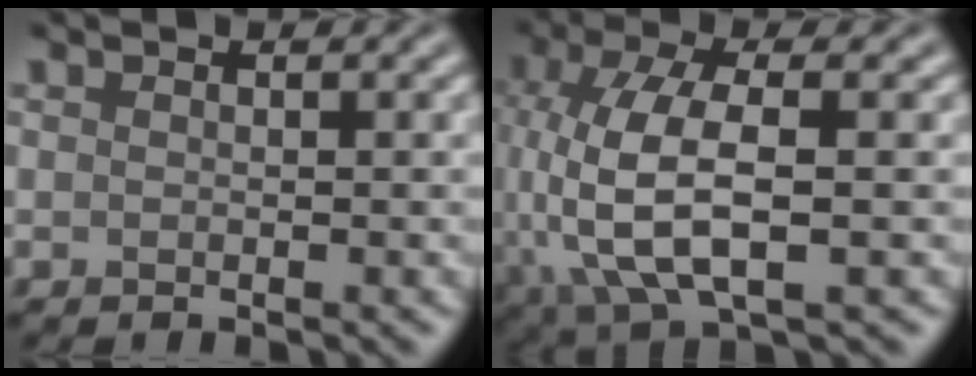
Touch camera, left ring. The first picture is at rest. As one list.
[{"total": 8.8, "force": [-0.5, 3.8, 7.9], "torque": [-0.173, 0.001, -0.012]}]